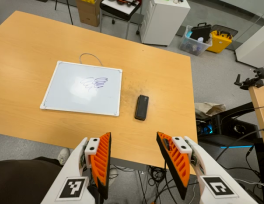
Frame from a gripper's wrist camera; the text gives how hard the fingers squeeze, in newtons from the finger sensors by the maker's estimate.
{"total": 0.0}